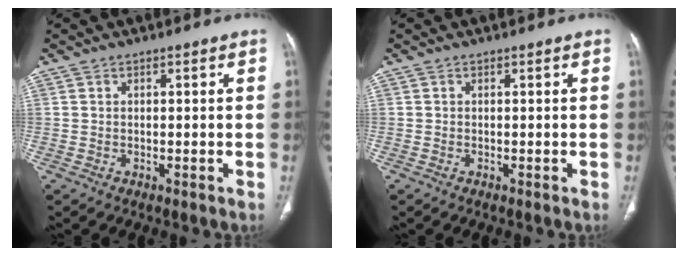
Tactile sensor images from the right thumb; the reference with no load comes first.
{"total": 0.0}